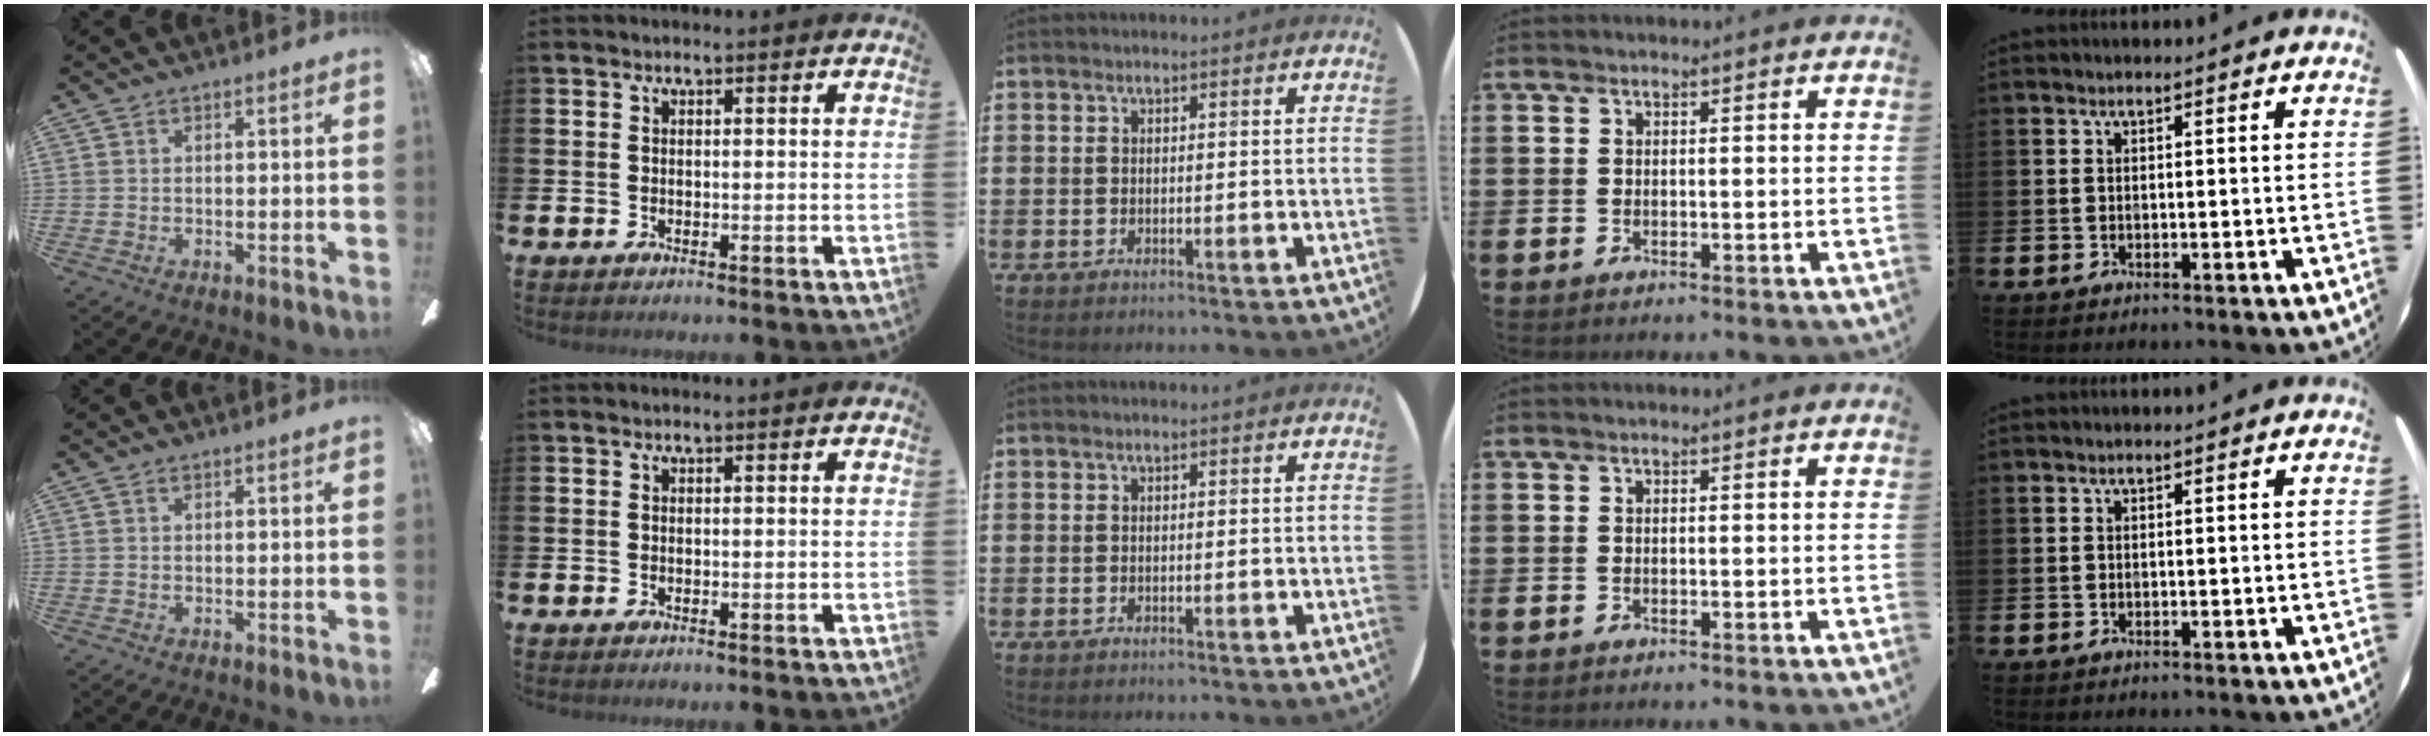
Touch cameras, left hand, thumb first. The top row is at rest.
{}